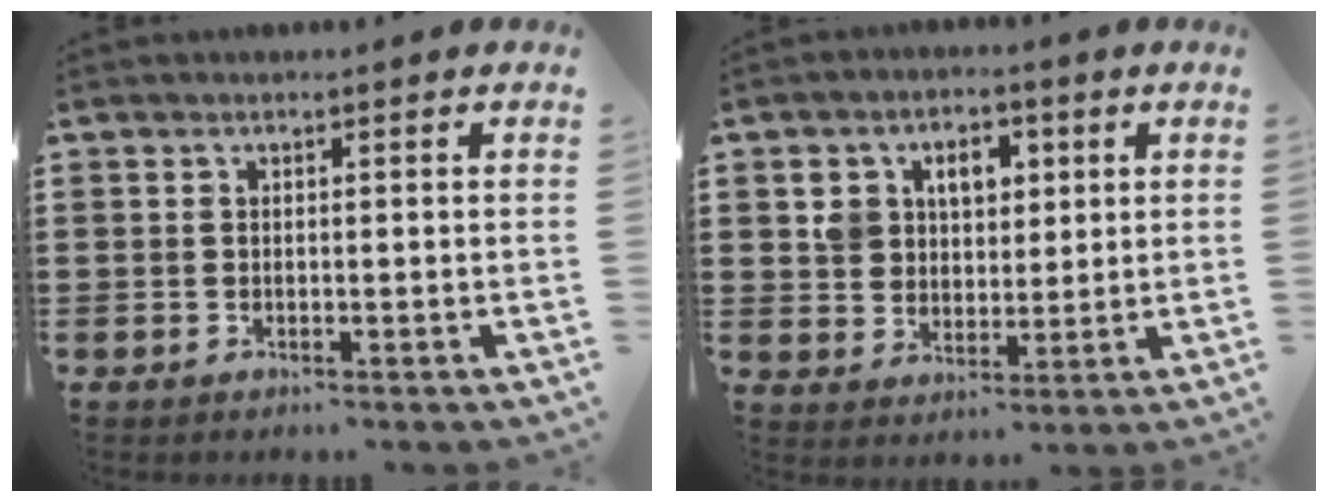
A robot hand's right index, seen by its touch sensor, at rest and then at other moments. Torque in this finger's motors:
{"motor_torque": [0.23, -0.06, 0.30, 0.07]}